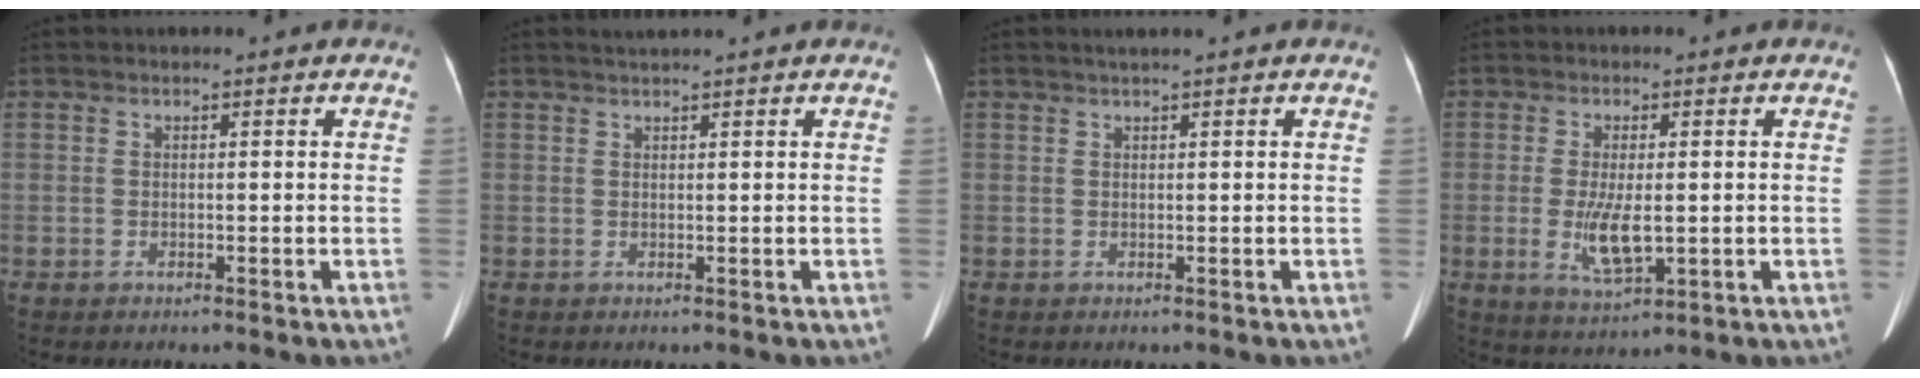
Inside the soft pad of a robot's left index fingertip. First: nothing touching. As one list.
[{"total": 1.4, "force": [1.2, -0.5, 0.5], "torque": [-0.009, 0.009, 0.029]}, {"total": 0.9, "force": [0.6, -0.2, 0.7], "torque": [-0.015, 0.006, 0.016]}, {"total": 6.1, "force": [-0.8, 2.0, 5.7], "torque": [-0.116, -0.014, -0.007]}]